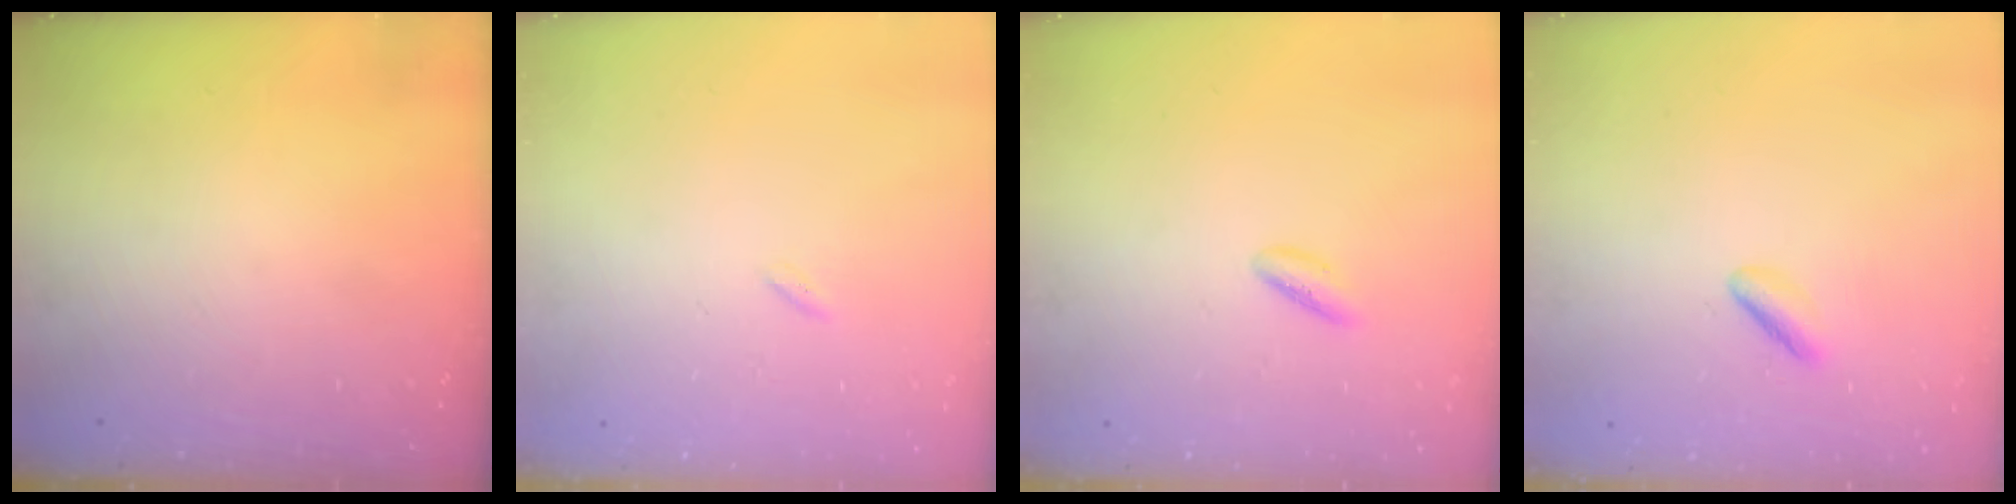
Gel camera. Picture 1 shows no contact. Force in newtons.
{"total": 0.0}
{"total": 3.0, "press": 2.8, "slide": 0.9}
{"total": 2.3, "press": 2.2, "slide": 0.8}